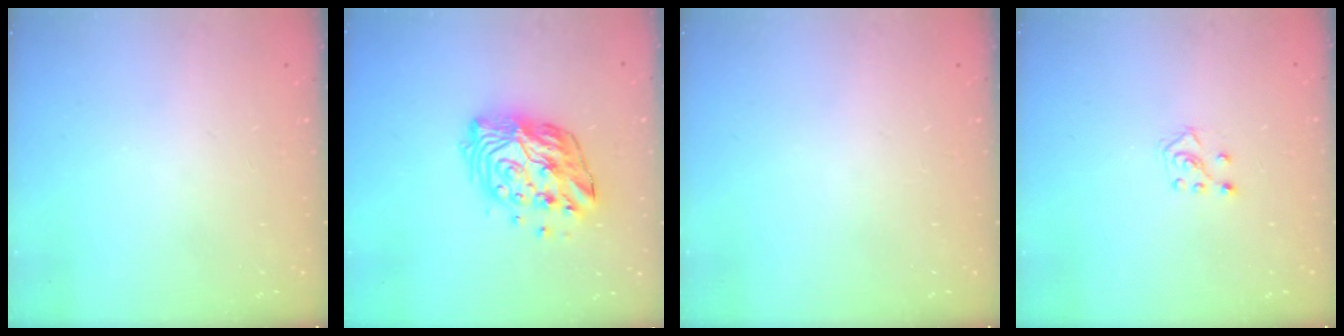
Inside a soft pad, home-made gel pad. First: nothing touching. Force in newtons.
{"total": 14.2, "press": 14.2, "slide": 1.3}
{"total": 0.0}
{"total": 4.9, "press": 4.8, "slide": 0.8}